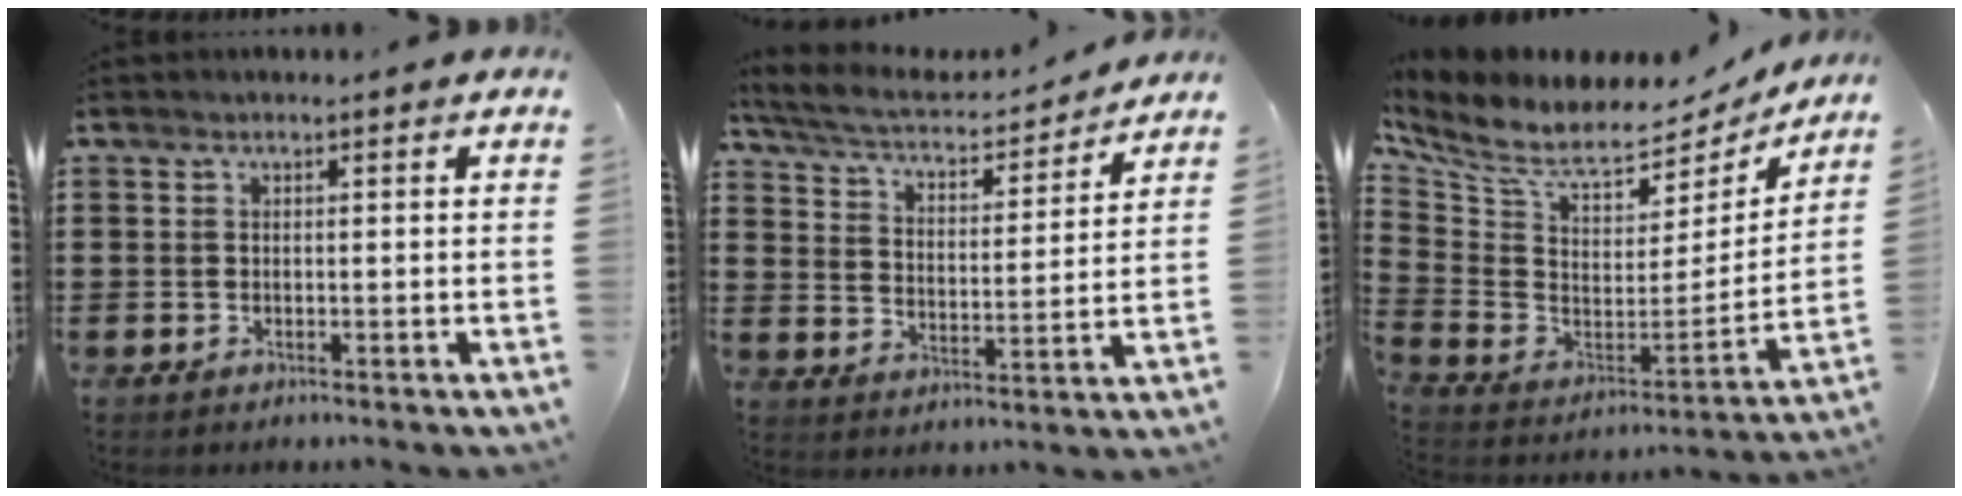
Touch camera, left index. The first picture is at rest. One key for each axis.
{"total": 4.8, "fx": 4.2, "fy": 0.8, "fz": 2.0, "tx": -0.061, "ty": -0.030, "tz": 0.065}
{"total": 7.5, "fx": 6.1, "fy": 2.3, "fz": 3.7, "tx": -0.105, "ty": -0.051, "tz": 0.102}